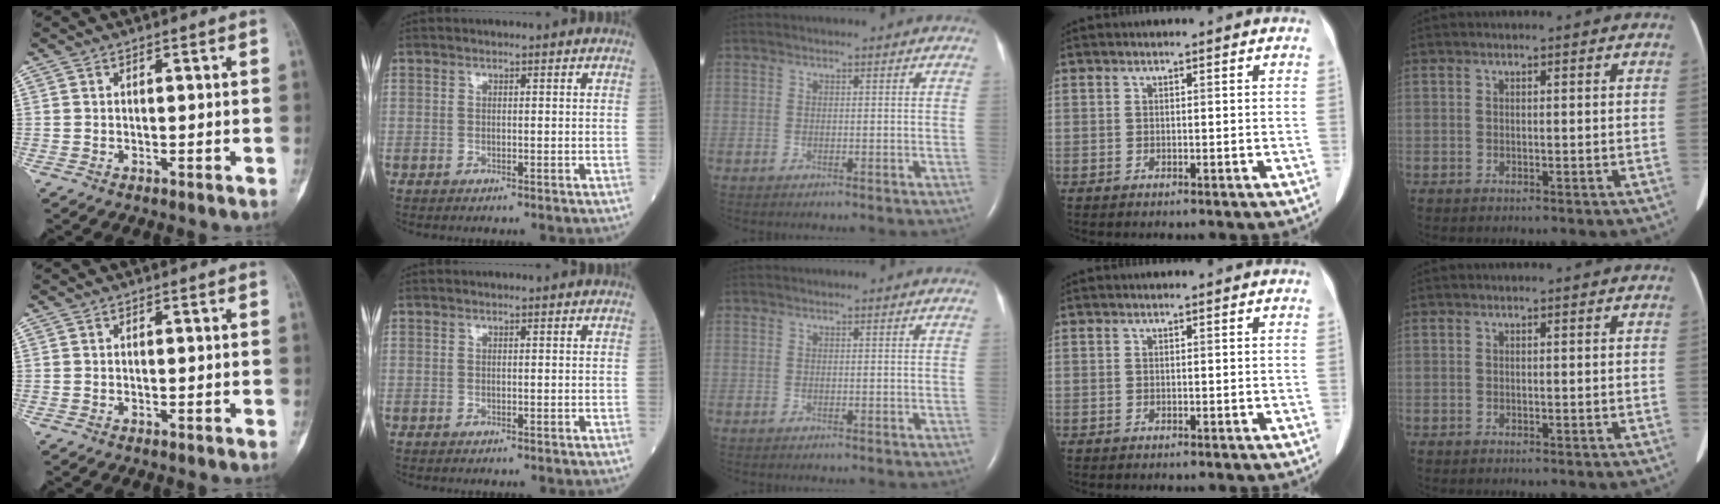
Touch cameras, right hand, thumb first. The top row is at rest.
{}